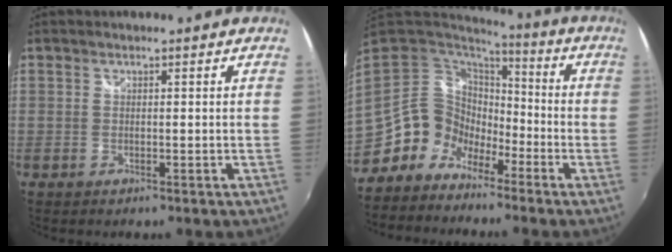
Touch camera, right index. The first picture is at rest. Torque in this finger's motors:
{"motor_torque": [-0.08, -0.09, -0.49, -0.21]}